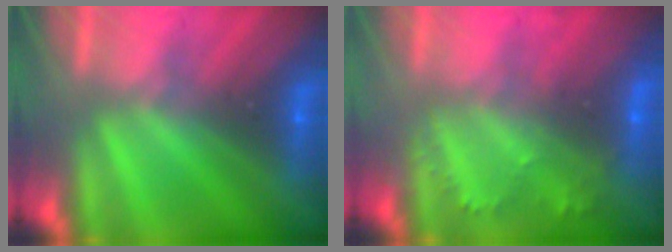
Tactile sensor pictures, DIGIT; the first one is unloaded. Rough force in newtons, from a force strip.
{"total": 2.2}